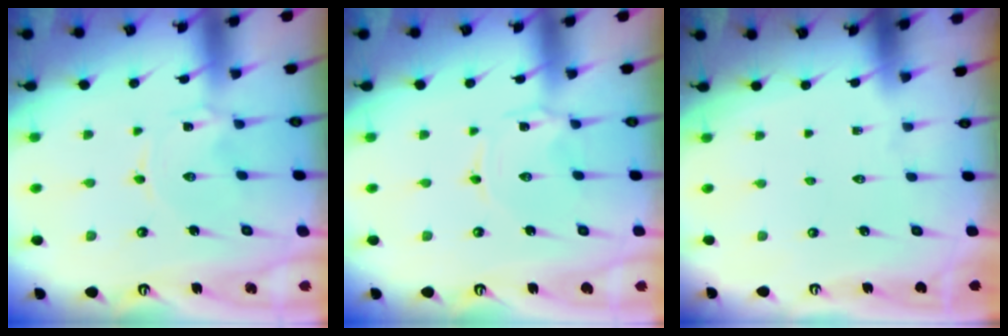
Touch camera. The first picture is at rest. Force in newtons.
{"total": 1.3, "press": 1.3, "slide": 0.2}
{"total": 0.0}